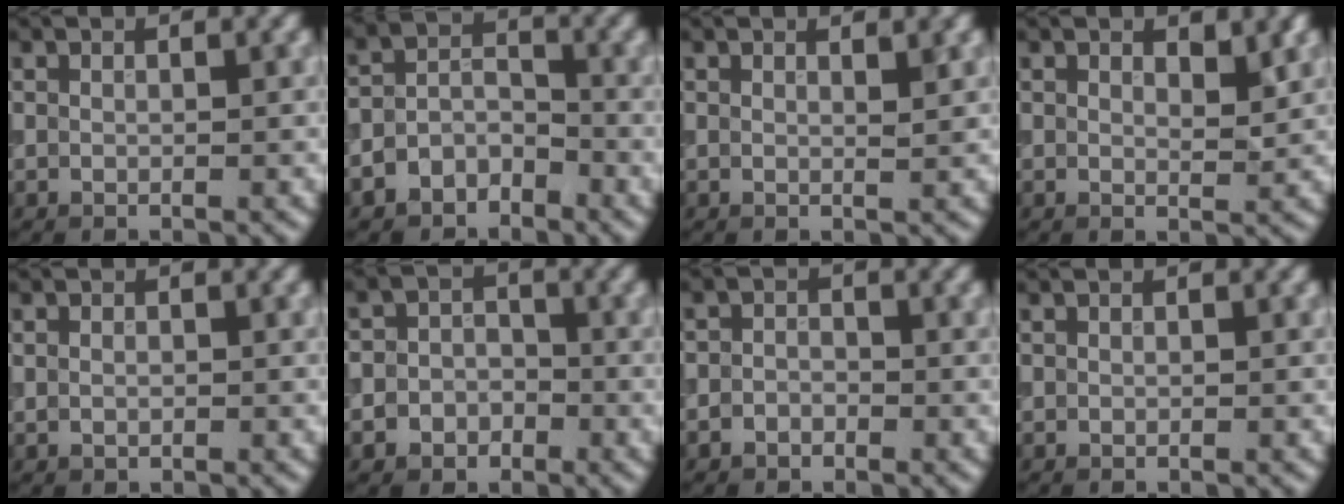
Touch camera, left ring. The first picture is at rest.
{"total": 3.3, "force": [-2.2, 2.3, 0.9], "torque": [-0.012, 0.003, -0.046]}
{"total": 1.3, "force": [0.8, 0.3, 0.9], "torque": [-0.006, 0.002, 0.007]}
{"total": 1.5, "force": [1.1, 0.5, 1.0], "torque": [-0.011, -0.006, 0.019]}
{"total": 0.9, "force": [0.1, 0.8, 0.5], "torque": [-0.009, -0.003, 0.002]}
{"total": 4.3, "force": [-1.8, 3.8, 0.9], "torque": [0.017, 0.001, -0.050]}
{"total": 1.6, "force": [-0.8, 1.3, 0.4], "torque": [0.013, 0.004, -0.022]}
{"total": 0.0}